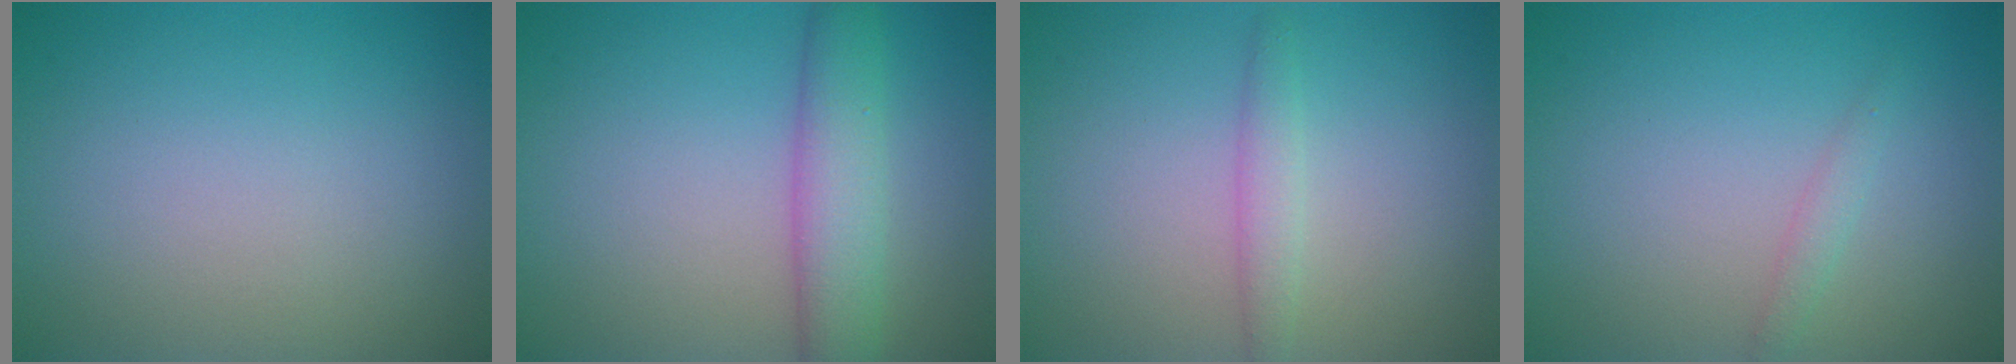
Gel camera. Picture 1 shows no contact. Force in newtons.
{"total": 4.4, "press": 4.4, "slide": 0.1}
{"total": 1.6, "press": 1.6, "slide": 0.0}
{"total": 1.0, "press": 1.0, "slide": 0.0}